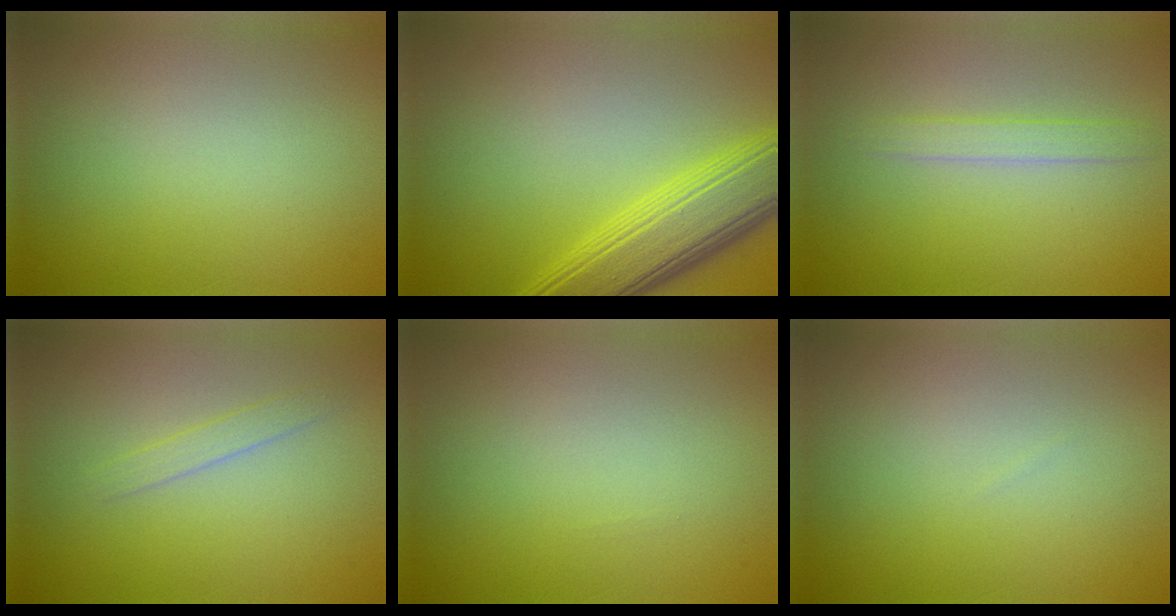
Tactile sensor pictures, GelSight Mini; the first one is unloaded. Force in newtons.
{"total": 6.8, "press": 6.8, "slide": 0.2}
{"total": 1.6, "press": 1.6, "slide": 0.1}
{"total": 1.2, "press": 1.2, "slide": 0.1}
{"total": 0.0}
{"total": 0.0}